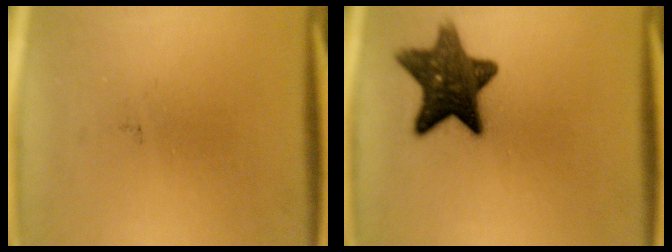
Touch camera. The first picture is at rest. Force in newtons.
{"total": 12.0}